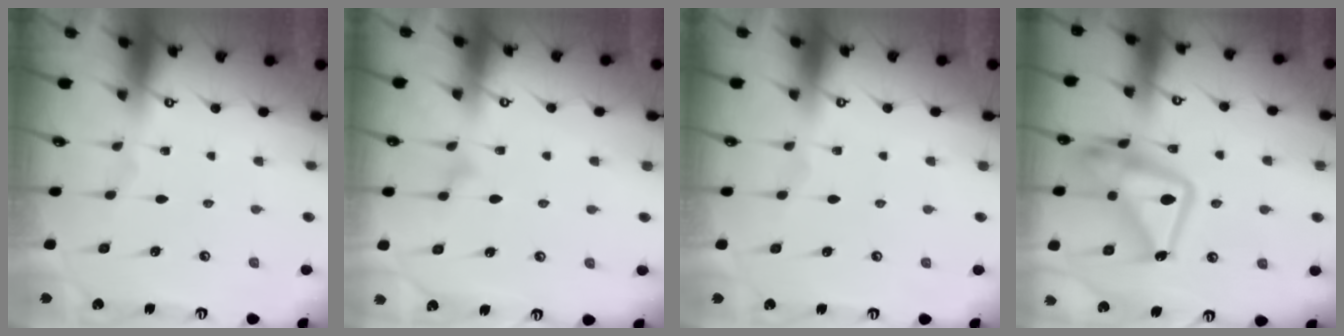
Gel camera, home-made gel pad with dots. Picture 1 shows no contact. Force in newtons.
{"total": 6.7, "press": 6.7, "slide": 0.3}
{"total": 3.8, "press": 3.8, "slide": 0.1}
{"total": 16.0, "press": 15.9, "slide": 1.3}